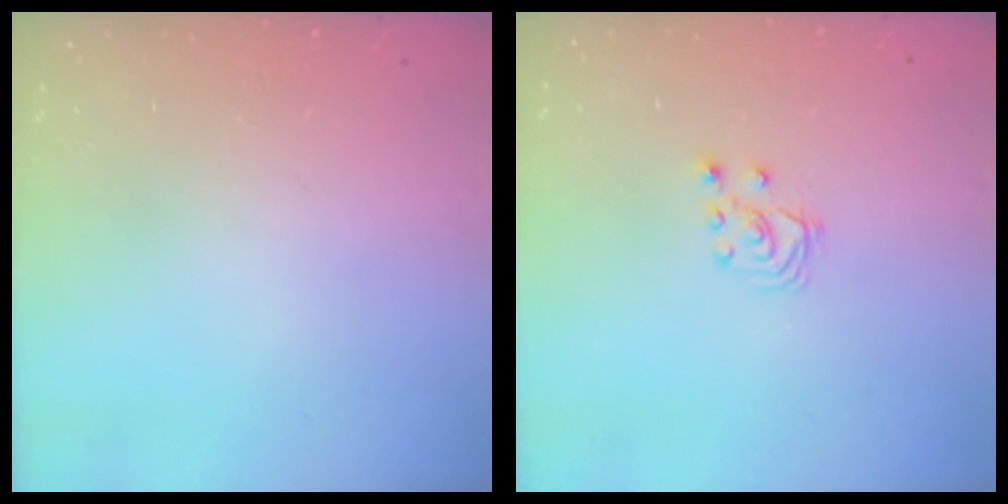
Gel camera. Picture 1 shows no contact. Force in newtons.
{"total": 2.8, "press": 2.7, "slide": 0.7}